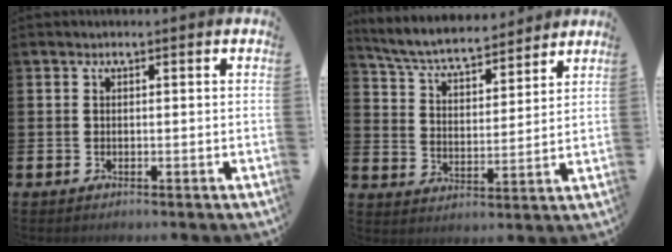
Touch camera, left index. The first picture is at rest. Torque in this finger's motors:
{"motor_torque": [1.06, -1.08, 0.19, 0.16]}